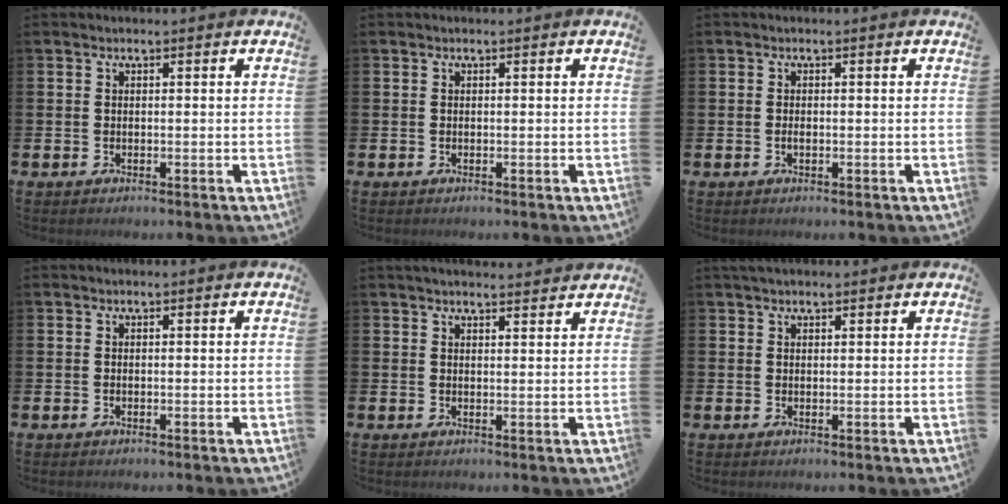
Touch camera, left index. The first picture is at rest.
{"total": 0.0}
{"total": 0.7, "force": [-0.1, 0.3, 0.6], "torque": [-0.018, 0.003, -0.001]}
{"total": 0.0}
{"total": 2.7, "force": [2.7, 0.2, 0.3], "torque": [-0.008, -0.012, 0.048]}
{"total": 2.0, "force": [1.8, 0.6, 0.6], "torque": [-0.004, -0.001, 0.030]}